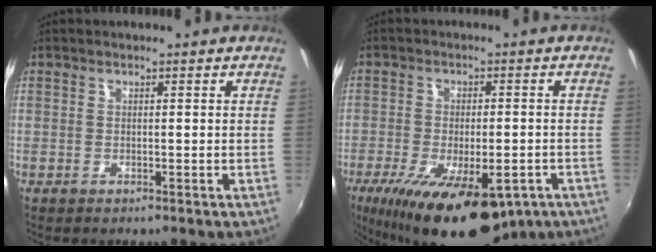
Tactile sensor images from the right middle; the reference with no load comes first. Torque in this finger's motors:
{"motor_torque": [1.11, -1.02, 0.43, 0.21]}